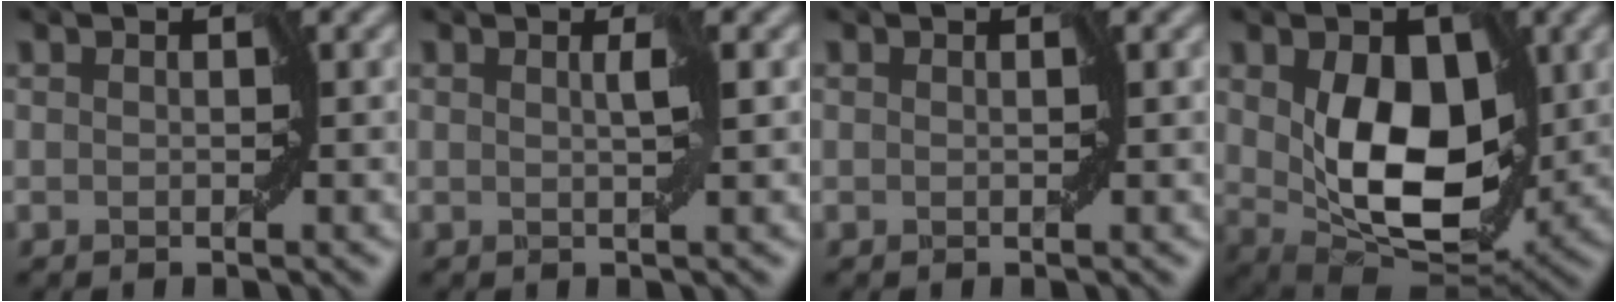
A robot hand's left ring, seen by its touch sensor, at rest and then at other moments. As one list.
[{"total": 0.9, "force": [0.3, -0.3, 0.8], "torque": [-0.024, -0.001, 0.008]}, {"total": 0.0}, {"total": 9.2, "force": [1.0, 5.9, 7.0], "torque": [-0.128, -0.020, 0.026]}]